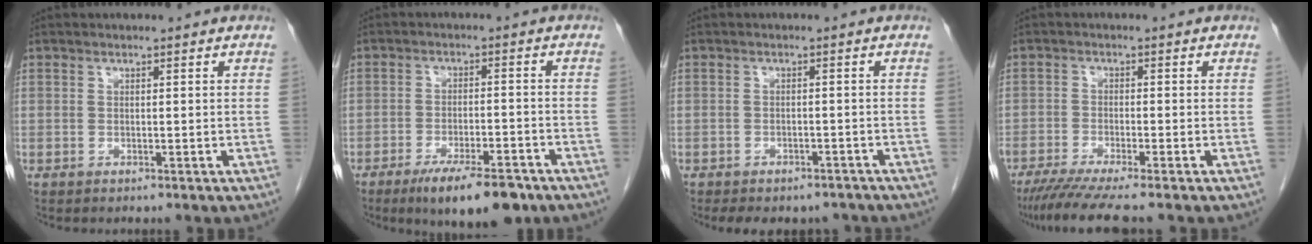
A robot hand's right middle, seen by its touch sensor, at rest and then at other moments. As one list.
[{"total": 10.5, "force": [-7.4, 2.5, 7.0], "torque": [-0.103, -0.013, -0.114]}, {"total": 9.2, "force": [-7.5, 4.3, 3.0], "torque": [-0.046, 0.006, -0.090]}, {"total": 7.7, "force": [-6.3, -0.5, 4.4], "torque": [-0.067, -0.024, -0.106]}]